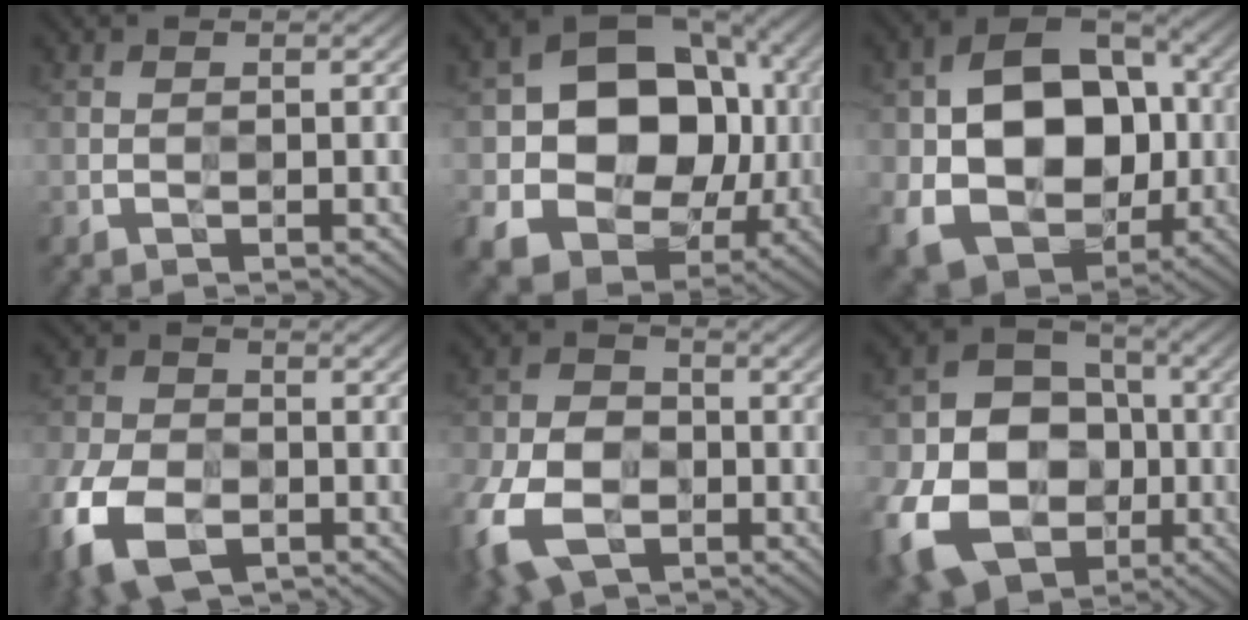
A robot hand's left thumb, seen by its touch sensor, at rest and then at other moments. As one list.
[{"total": 16.5, "force": [-0.7, 13.1, 10.1], "torque": [-0.176, -0.029, -0.008]}, {"total": 16.8, "force": [-1.6, 12.5, 11.1], "torque": [-0.196, -0.021, -0.017]}, {"total": 11.9, "force": [-6.1, 7.1, 7.4], "torque": [-0.202, -0.044, -0.116]}, {"total": 13.5, "force": [-6.4, 8.8, 8.0], "torque": [-0.221, -0.053, -0.118]}, {"total": 18.2, "force": [-5.9, 14.0, 10.1], "torque": [-0.246, -0.044, -0.107]}]